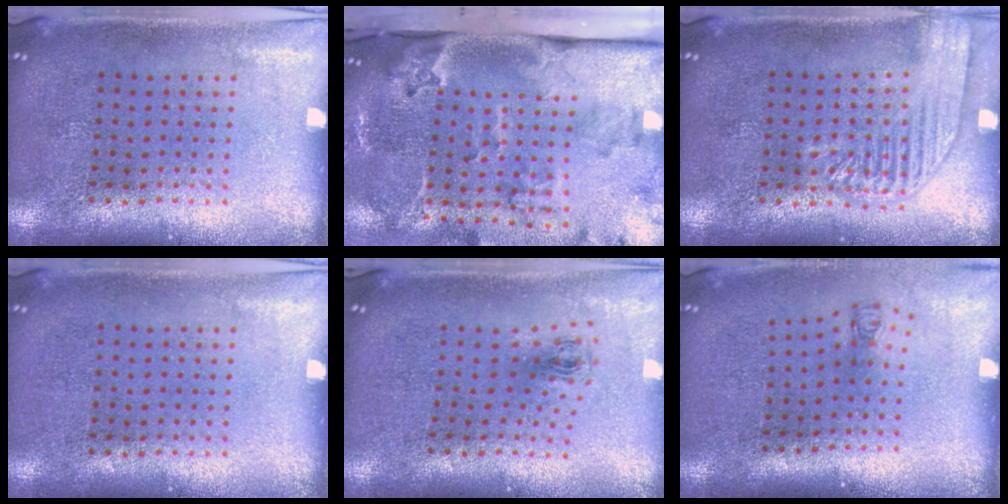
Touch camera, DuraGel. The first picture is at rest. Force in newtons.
{"total": 3.9, "press": 2.6, "slide": 2.9}
{"total": 1.8, "press": 1.8, "slide": 0.3}
{"total": 0.0}
{"total": 0.7, "press": 0.4, "slide": 0.6}
{"total": 0.7, "press": 0.4, "slide": 0.6}